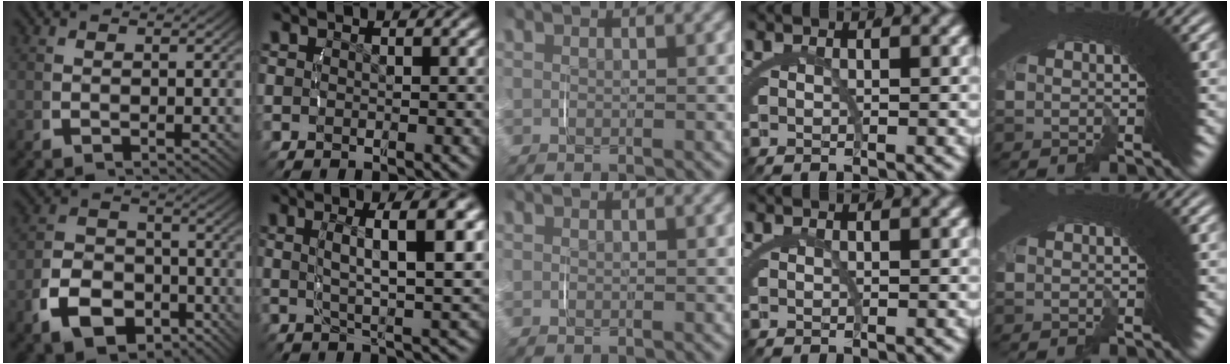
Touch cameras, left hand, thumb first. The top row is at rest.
{"thumb": {"total": 9.0, "force": [-3.7, 6.8, 4.6], "torque": [-0.078, -0.032, -0.056]}, "index": {"total": 6.9, "force": [1.5, 1.1, 6.6], "torque": [-0.089, 0.010, 0.029]}}